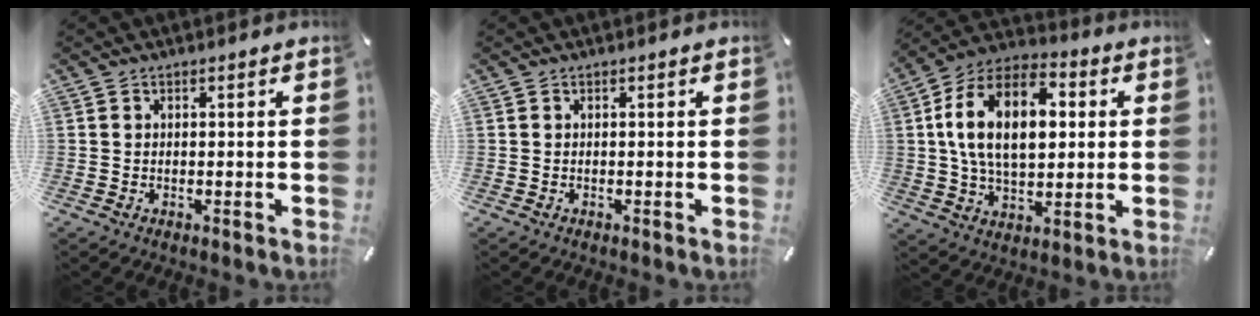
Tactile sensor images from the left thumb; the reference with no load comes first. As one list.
[{"total": 0.0}, {"total": 17.6, "force": [2.9, 11.1, 13.3], "torque": [-0.266, 0.008, 0.046]}]